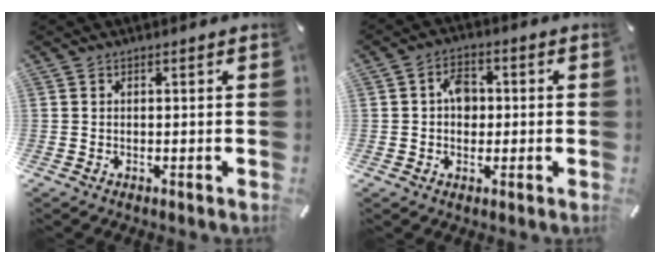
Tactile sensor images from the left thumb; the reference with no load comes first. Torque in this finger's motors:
{"motor_torque": [0.04, 0.07, 0.03, 0.00, 0.03]}